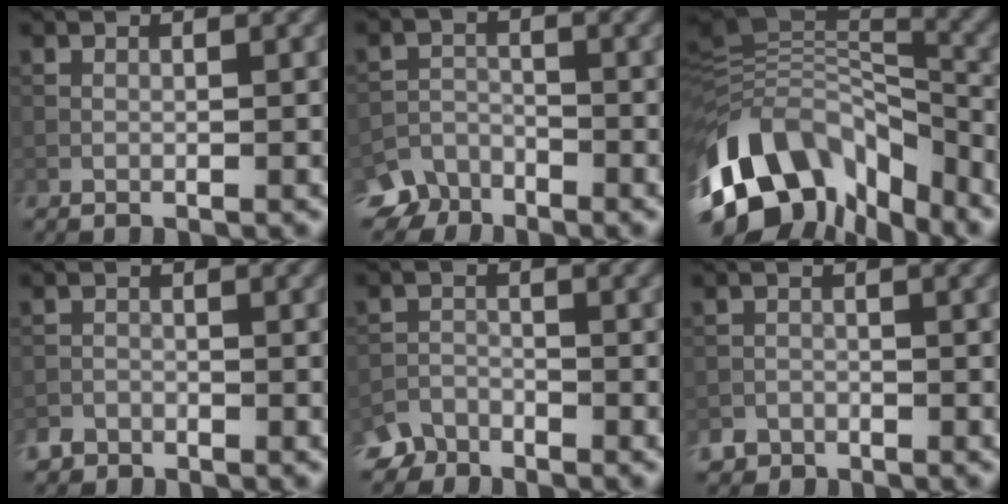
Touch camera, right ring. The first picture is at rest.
{"total": 4.1, "force": [-3.5, 2.1, 0.1], "torque": [0.011, -0.011, -0.062]}
{"total": 12.8, "force": [-6.6, 7.4, 8.1], "torque": [-0.164, 0.020, -0.117]}
{"total": 1.5, "force": [-1.2, 0.8, -0.1], "torque": [0.004, 0.005, -0.024]}
{"total": 3.5, "force": [-3.1, 1.5, 0.1], "torque": [0.003, -0.007, -0.058]}
{"total": 2.3, "force": [-1.9, 1.3, -0.1], "torque": [0.011, 0.006, -0.029]}